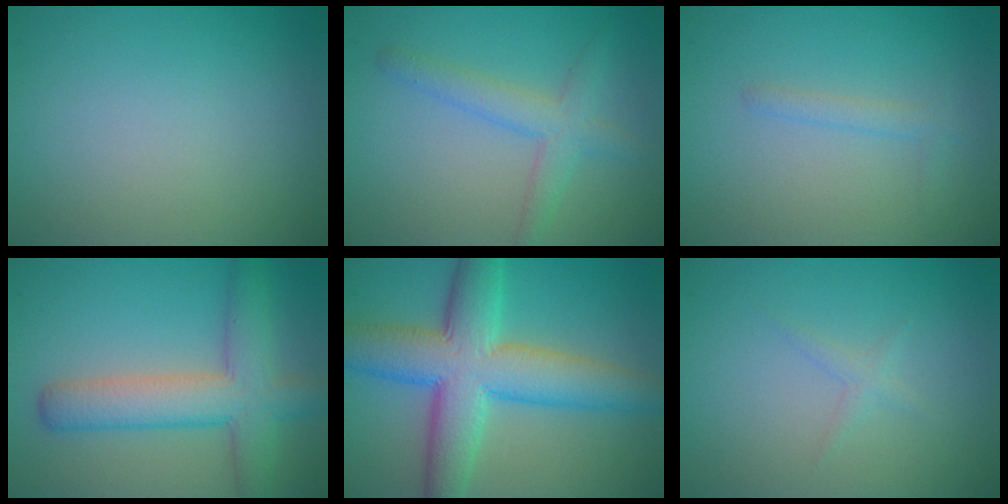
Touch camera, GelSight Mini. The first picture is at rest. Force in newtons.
{"total": 3.0, "press": 3.0, "slide": 0.2}
{"total": 1.2, "press": 1.2, "slide": 0.0}
{"total": 6.1, "press": 6.1, "slide": 0.3}
{"total": 9.7, "press": 9.6, "slide": 0.2}
{"total": 0.9, "press": 0.9, "slide": 0.0}